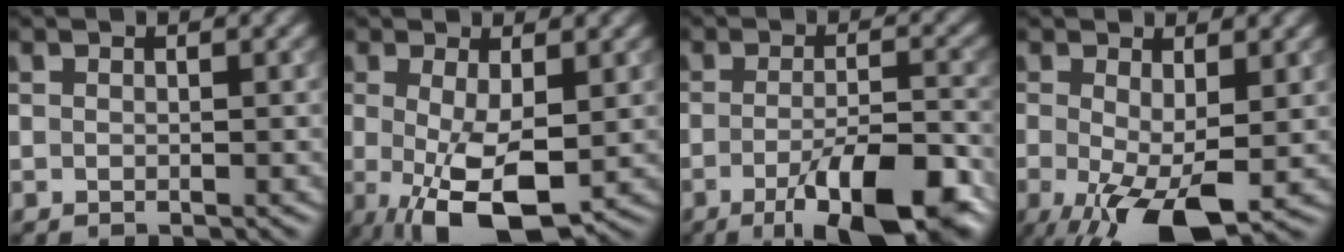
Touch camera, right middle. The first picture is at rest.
{"total": 6.9, "force": [-1.0, 2.7, 6.3], "torque": [-0.122, -0.018, -0.011]}
{"total": 9.8, "force": [-5.1, 2.8, 7.9], "torque": [-0.116, -0.013, -0.078]}
{"total": 8.3, "force": [-2.4, 3.6, 7.1], "torque": [-0.139, -0.023, -0.034]}